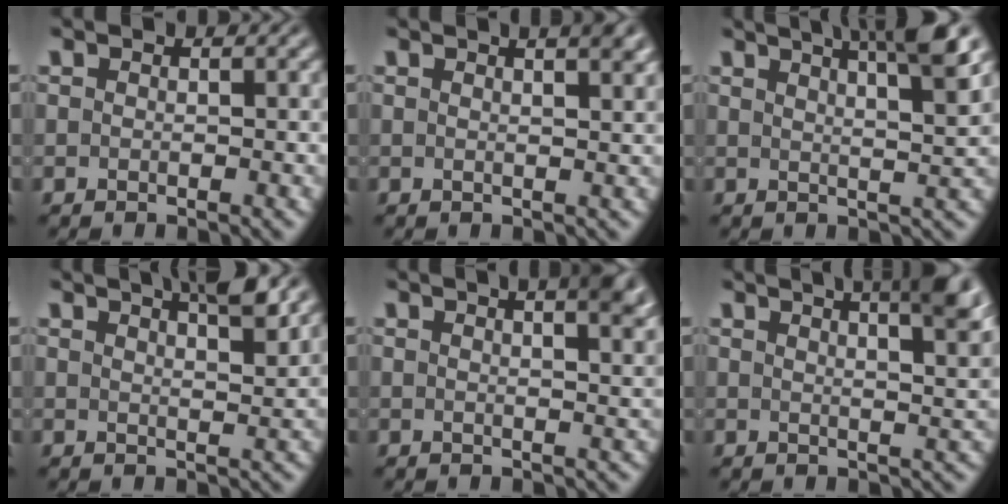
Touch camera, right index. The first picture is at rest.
{"total": 3.6, "force": [1.9, 0.3, 3.1], "torque": [-0.027, 0.005, 0.030]}
{"total": 8.0, "force": [5.0, 1.8, 5.9], "torque": [-0.064, 0.015, 0.071]}
{"total": 5.0, "force": [3.6, 0.4, 3.5], "torque": [-0.037, 0.004, 0.058]}
{"total": 7.5, "force": [3.9, 2.2, 6.0], "torque": [-0.055, 0.018, 0.052]}
{"total": 9.6, "force": [5.6, 3.0, 7.2], "torque": [-0.075, 0.014, 0.081]}